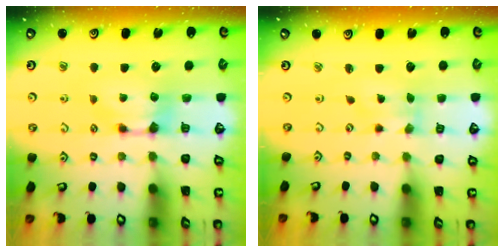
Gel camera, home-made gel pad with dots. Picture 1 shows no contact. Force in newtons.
{"total": 2.6, "press": 2.4, "slide": 1.0}